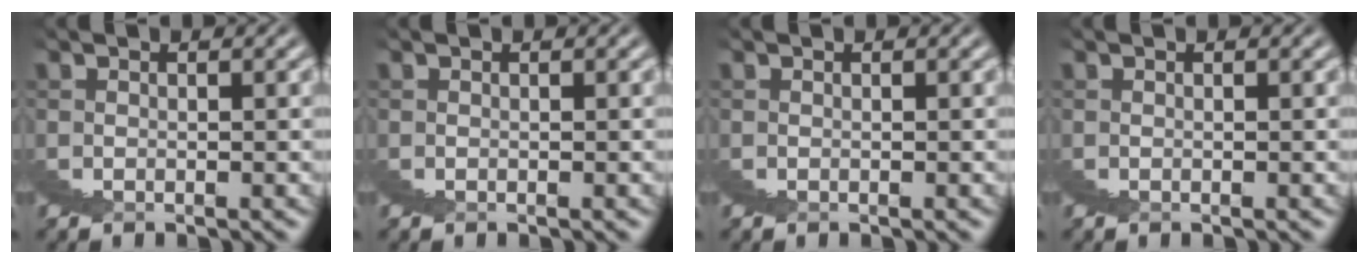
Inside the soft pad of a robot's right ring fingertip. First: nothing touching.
{"total": 0.0}
{"total": 0.0}
{"total": 0.0}